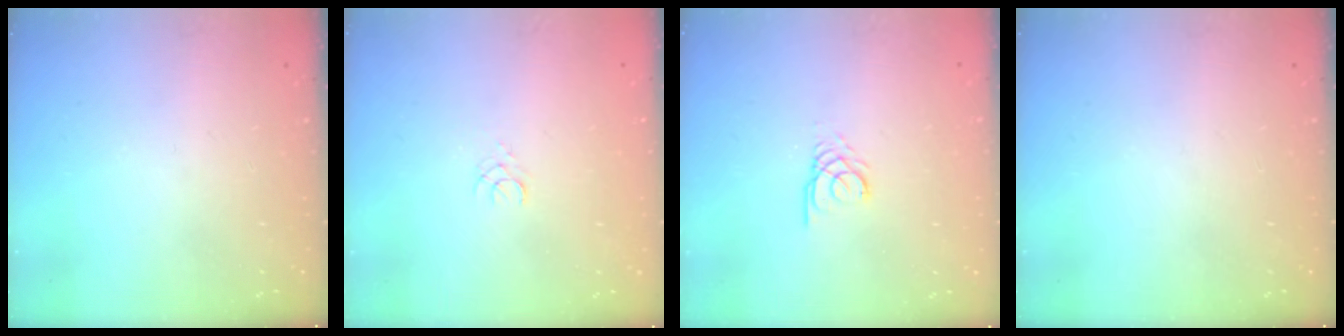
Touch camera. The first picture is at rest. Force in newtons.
{"total": 1.5, "press": 1.5, "slide": 0.2}
{"total": 2.7, "press": 2.7, "slide": 0.3}
{"total": 0.0}